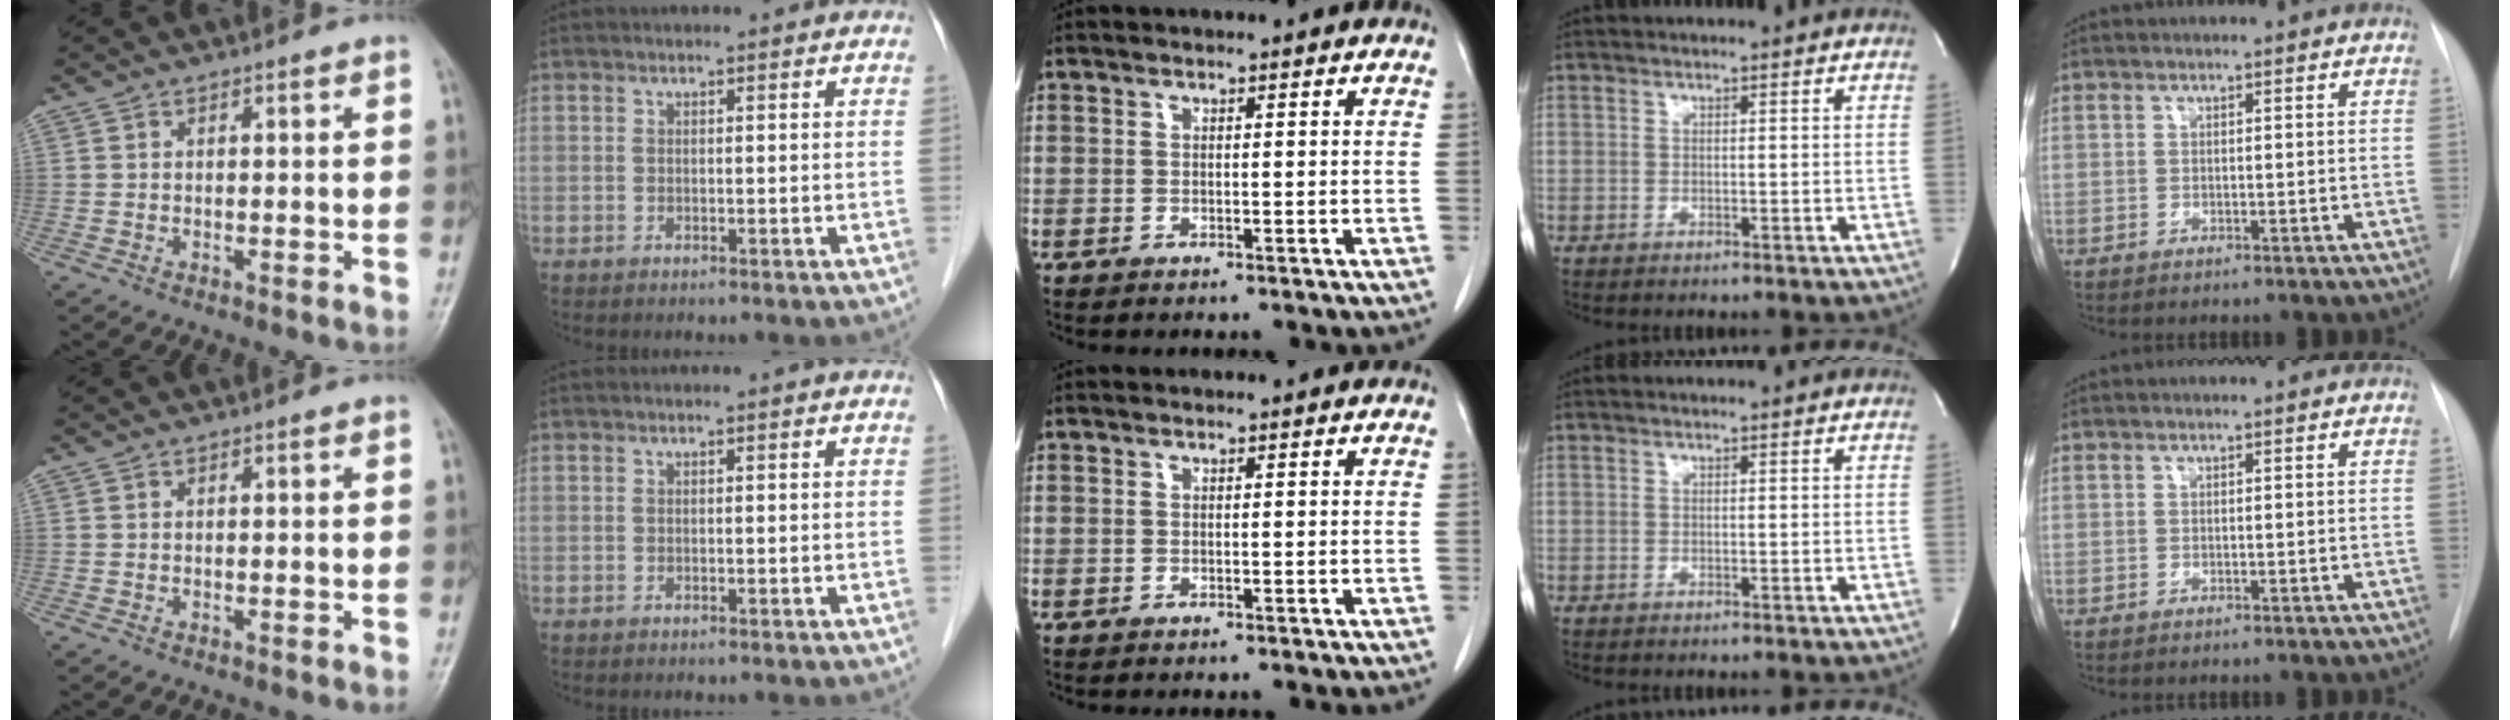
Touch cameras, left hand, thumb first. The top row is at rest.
{}